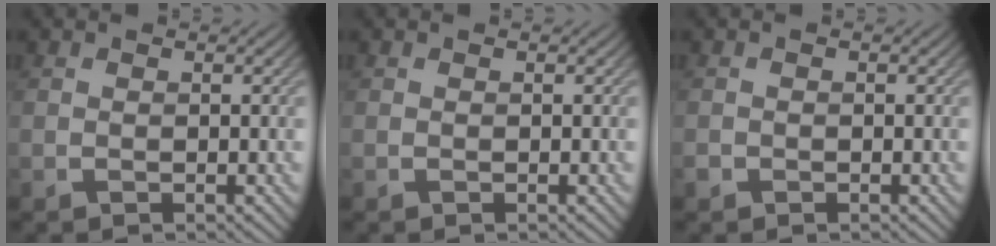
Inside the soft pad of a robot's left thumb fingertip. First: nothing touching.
{"total": 0.0}
{"total": 0.7, "force": [-0.4, 0.5, 0.1], "torque": [-0.003, -0.004, -0.010]}